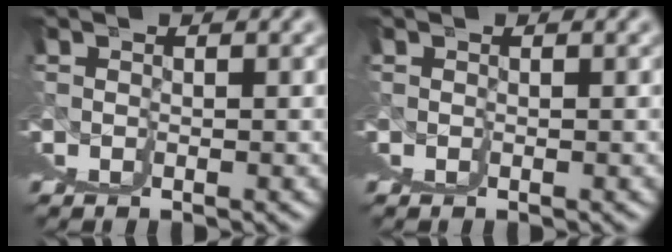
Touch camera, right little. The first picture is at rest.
{"total": 0.0}